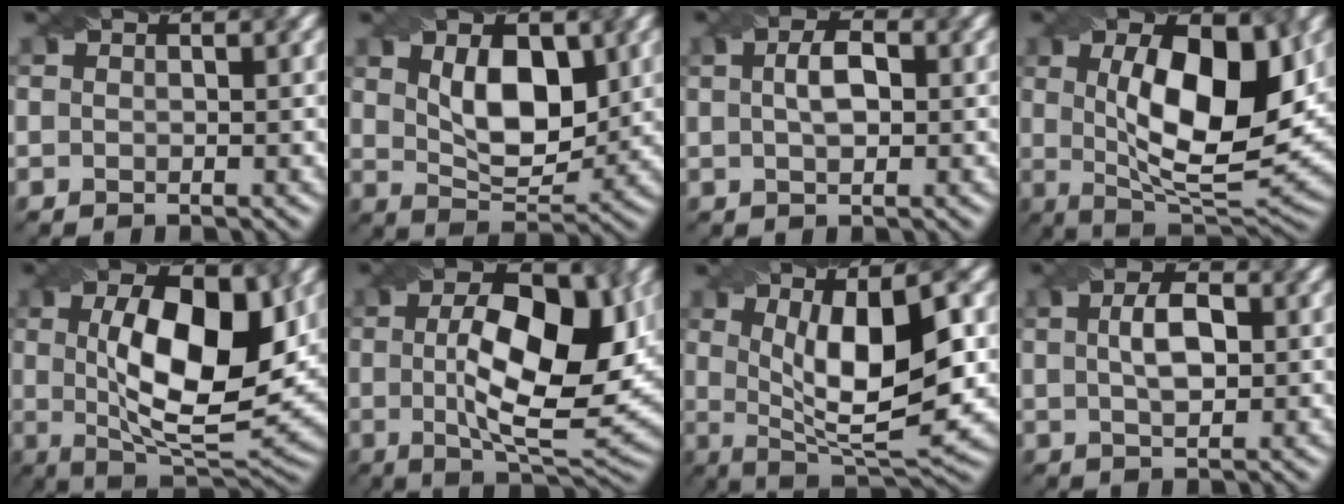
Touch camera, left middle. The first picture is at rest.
{"total": 6.2, "force": [1.6, 3.3, 5.1], "torque": [-0.085, -0.001, 0.032]}
{"total": 2.9, "force": [0.3, 1.4, 2.5], "torque": [-0.052, 0.007, 0.006]}
{"total": 11.5, "force": [1.7, 4.5, 10.5], "torque": [-0.159, -0.001, 0.032]}
{"total": 11.5, "force": [1.6, 4.6, 10.4], "torque": [-0.158, 0.001, 0.029]}
{"total": 11.8, "force": [0.9, 4.6, 10.8], "torque": [-0.165, 0.000, 0.017]}
{"total": 10.2, "force": [1.2, 3.3, 9.6], "torque": [-0.149, -0.005, 0.025]}
{"total": 3.5, "force": [0.5, 1.6, 3.1], "torque": [-0.065, 0.006, 0.010]}